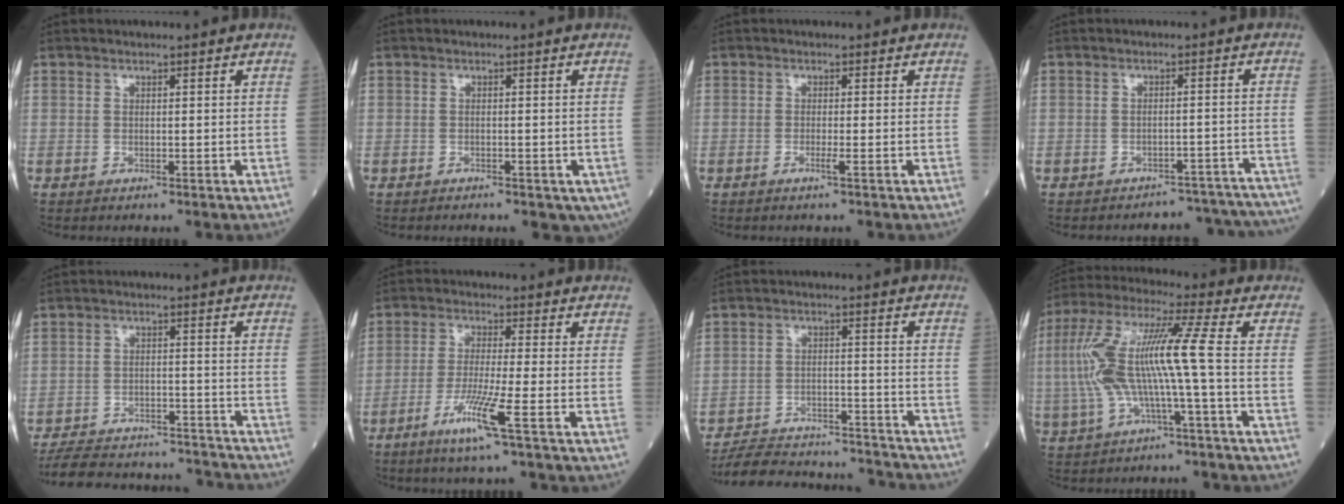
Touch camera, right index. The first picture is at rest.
{"total": 4.7, "force": [-3.0, 2.1, 3.0], "torque": [-0.025, -0.004, -0.041]}
{"total": 1.1, "force": [-0.7, -0.3, 0.8], "torque": [-0.016, 0.000, -0.014]}
{"total": 11.2, "force": [-11.0, 2.4, -0.3], "torque": [0.029, 0.037, -0.117]}
{"total": 19.2, "force": [-18.1, 3.6, 5.3], "torque": [-0.112, -0.001, -0.250]}
{"total": 7.2, "force": [-3.7, -1.0, 6.0], "torque": [-0.119, -0.019, -0.077]}
{"total": 17.7, "force": [-17.0, 2.7, 4.1], "torque": [-0.084, 0.004, -0.242]}
{"total": 12.2, "force": [-1.3, 0.0, 12.1], "torque": [-0.259, 0.029, -0.028]}